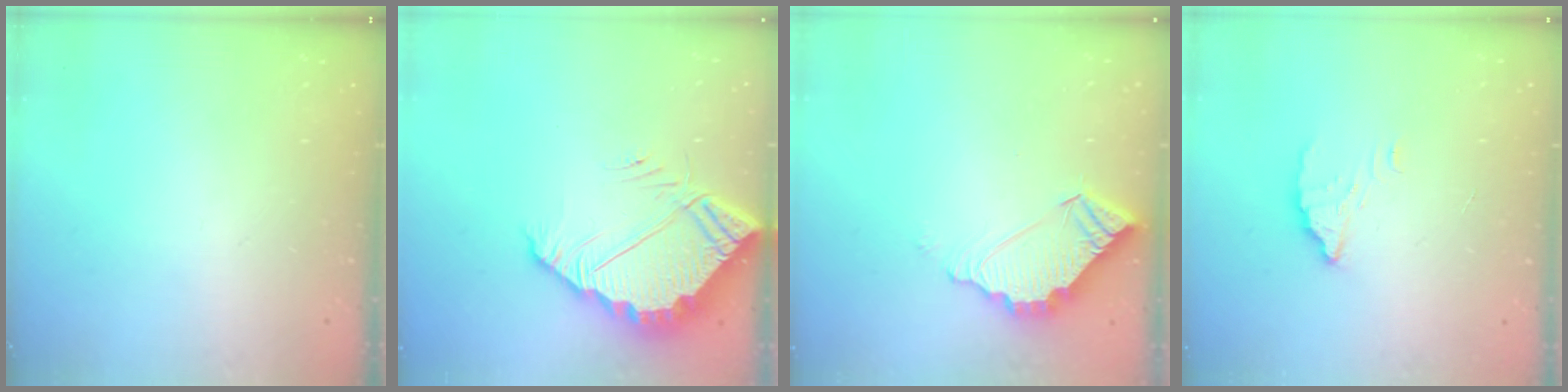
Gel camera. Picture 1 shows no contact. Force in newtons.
{"total": 6.1, "press": 6.1, "slide": 0.3}
{"total": 7.2, "press": 7.2, "slide": 0.2}
{"total": 3.0, "press": 3.0, "slide": 0.1}